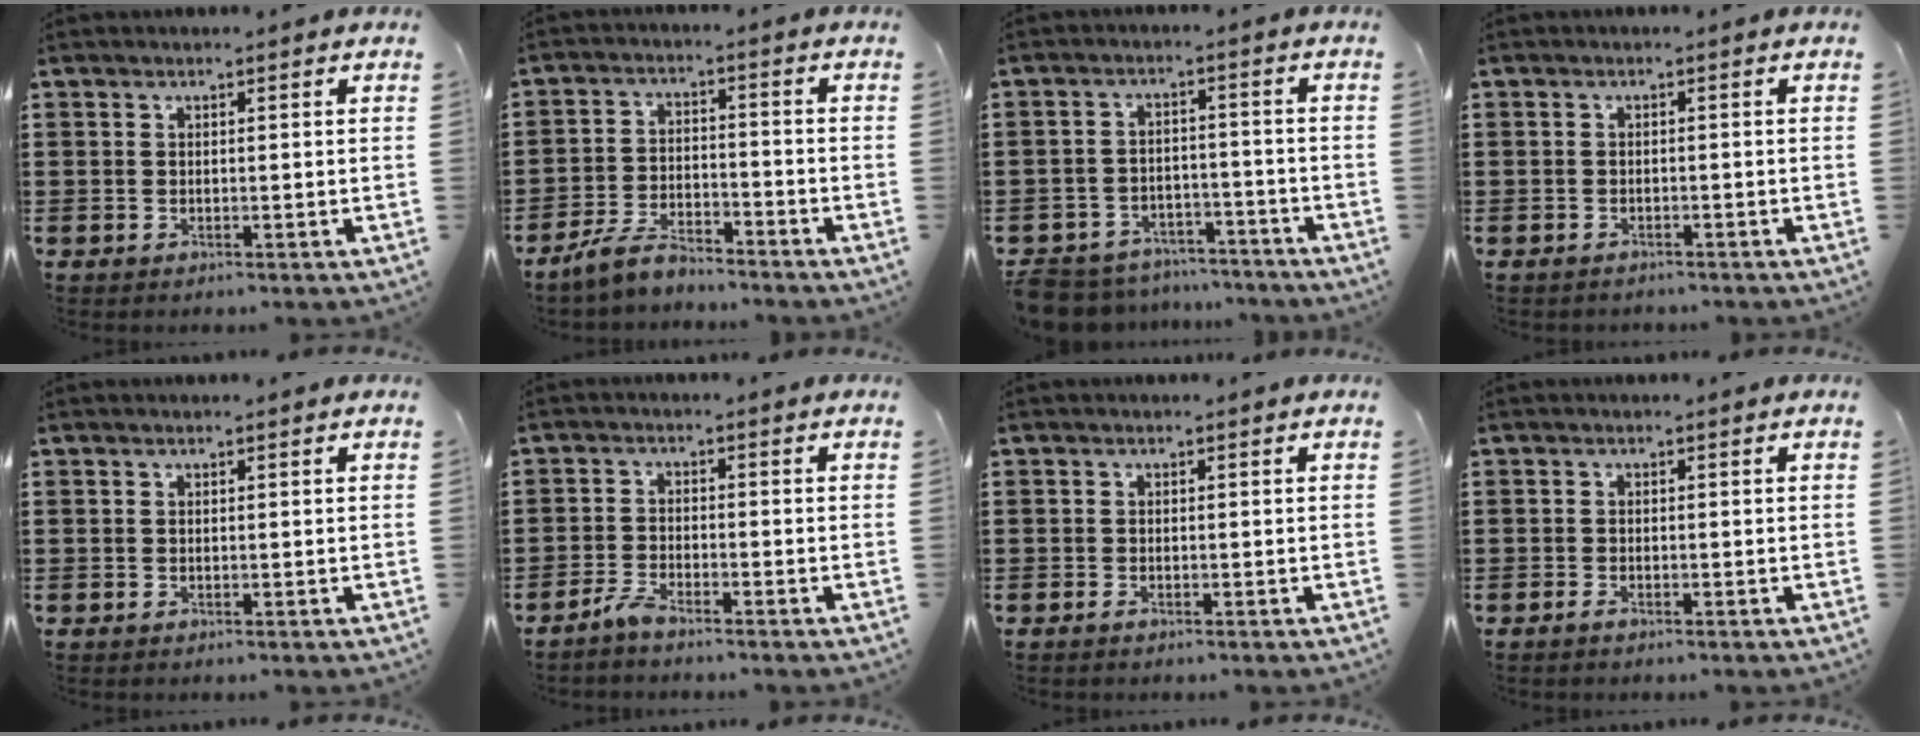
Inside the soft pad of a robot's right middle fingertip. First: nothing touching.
{"total": 5.5, "force": [-5.1, 1.2, 1.8], "torque": [-0.043, 0.005, -0.102]}
{"total": 6.1, "force": [-5.9, 1.3, 0.5], "torque": [-0.025, 0.012, -0.124]}
{"total": 1.0, "force": [-1.0, 0.3, -0.1], "torque": [0.000, 0.003, -0.022]}
{"total": 0.0}
{"total": 2.6, "force": [-2.2, 0.4, 1.3], "torque": [-0.039, 0.001, -0.048]}
{"total": 0.6, "force": [-0.5, 0.1, 0.3], "torque": [-0.008, -0.003, -0.008]}
{"total": 0.8, "force": [-0.7, 0.2, 0.5], "torque": [-0.011, -0.004, -0.012]}